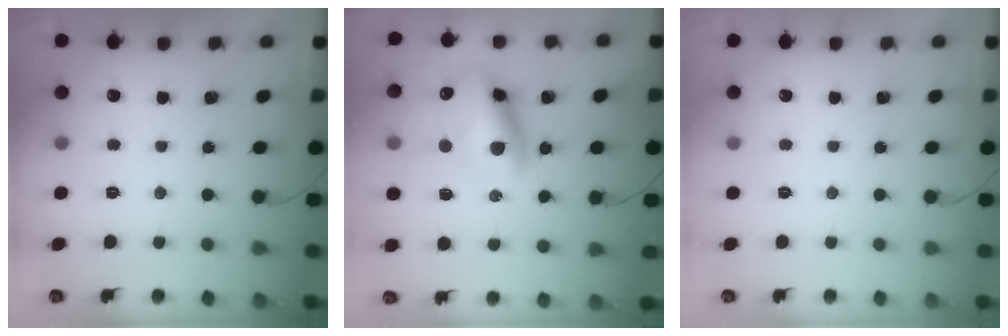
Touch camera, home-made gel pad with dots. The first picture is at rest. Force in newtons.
{"total": 14.2, "press": 13.7, "slide": 3.6}
{"total": 0.0}